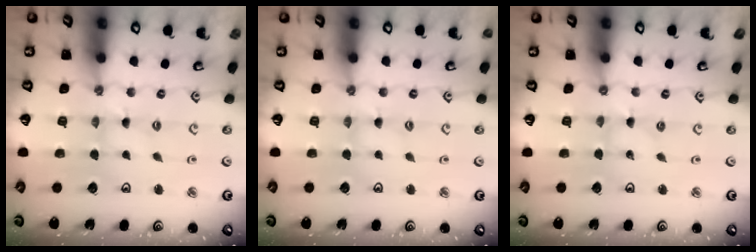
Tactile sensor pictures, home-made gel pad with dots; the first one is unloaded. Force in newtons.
{"total": 2.7, "press": 2.7, "slide": 0.4}
{"total": 0.0}